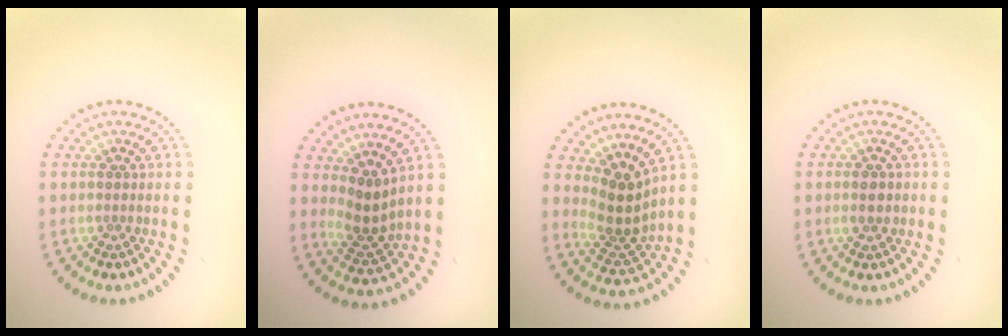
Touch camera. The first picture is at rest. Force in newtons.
{"total": 2.8, "press": 2.4, "slide": 1.4}
{"total": 3.7, "press": 2.8, "slide": 2.4}
{"total": 1.9, "press": 1.9, "slide": 0.1}